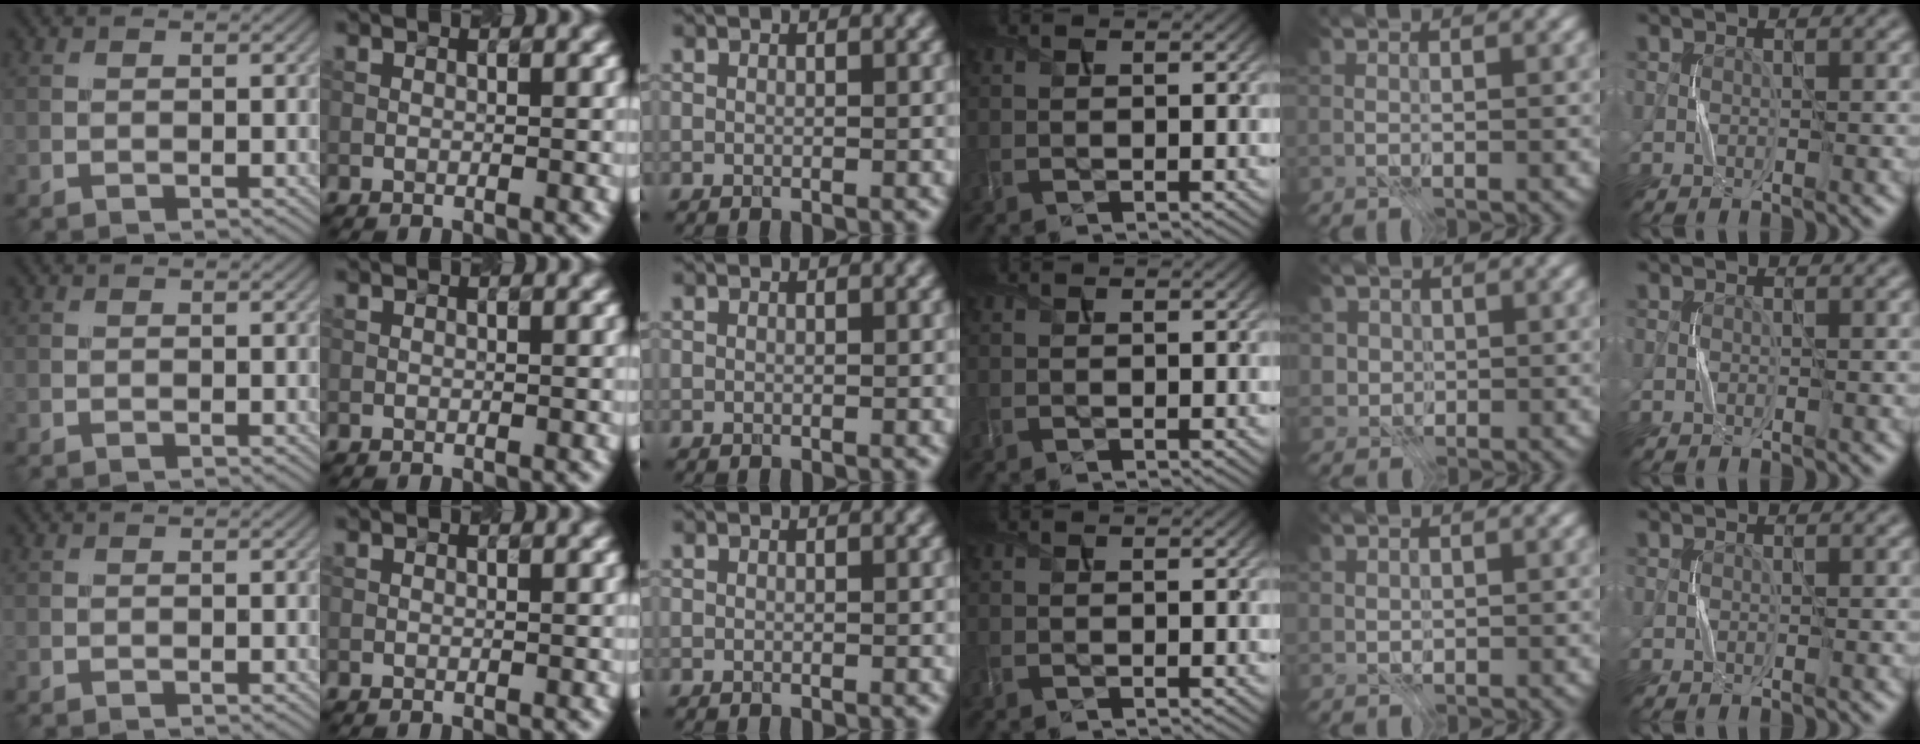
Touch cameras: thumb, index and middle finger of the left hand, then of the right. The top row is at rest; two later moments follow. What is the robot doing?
{"motion": "press", "object": "joystick"}